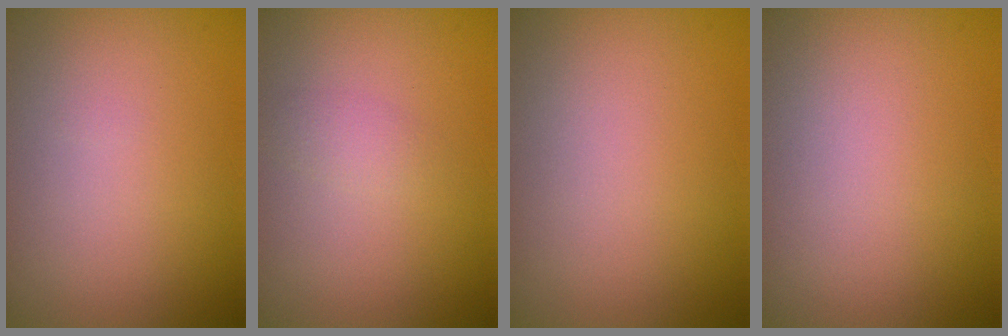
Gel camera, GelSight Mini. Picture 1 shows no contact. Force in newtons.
{"total": 1.2, "press": 1.2, "slide": 0.0}
{"total": 0.0}
{"total": 0.0}